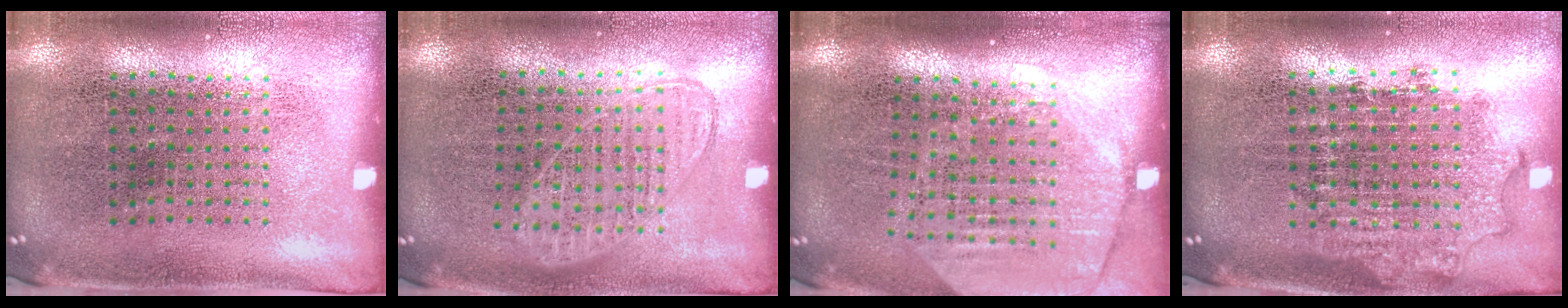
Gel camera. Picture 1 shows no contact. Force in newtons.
{"total": 0.9, "press": 0.8, "slide": 0.3}
{"total": 2.0, "press": 1.8, "slide": 1.0}
{"total": 1.8, "press": 1.4, "slide": 1.1}